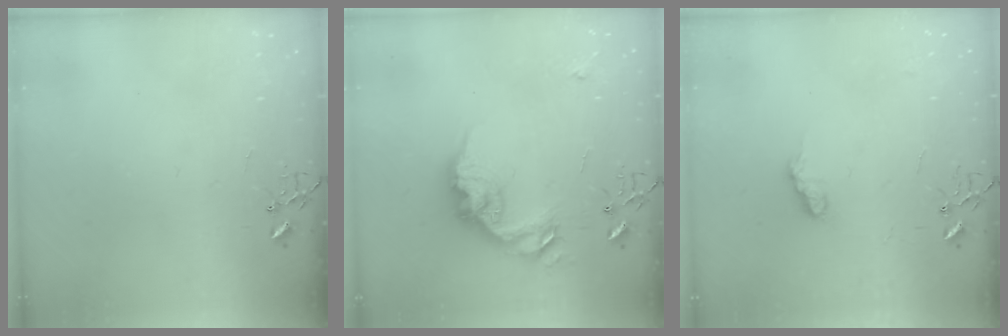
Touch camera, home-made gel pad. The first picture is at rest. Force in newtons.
{"total": 16.0, "press": 16.0, "slide": 0.3}
{"total": 7.6, "press": 7.6, "slide": 0.5}